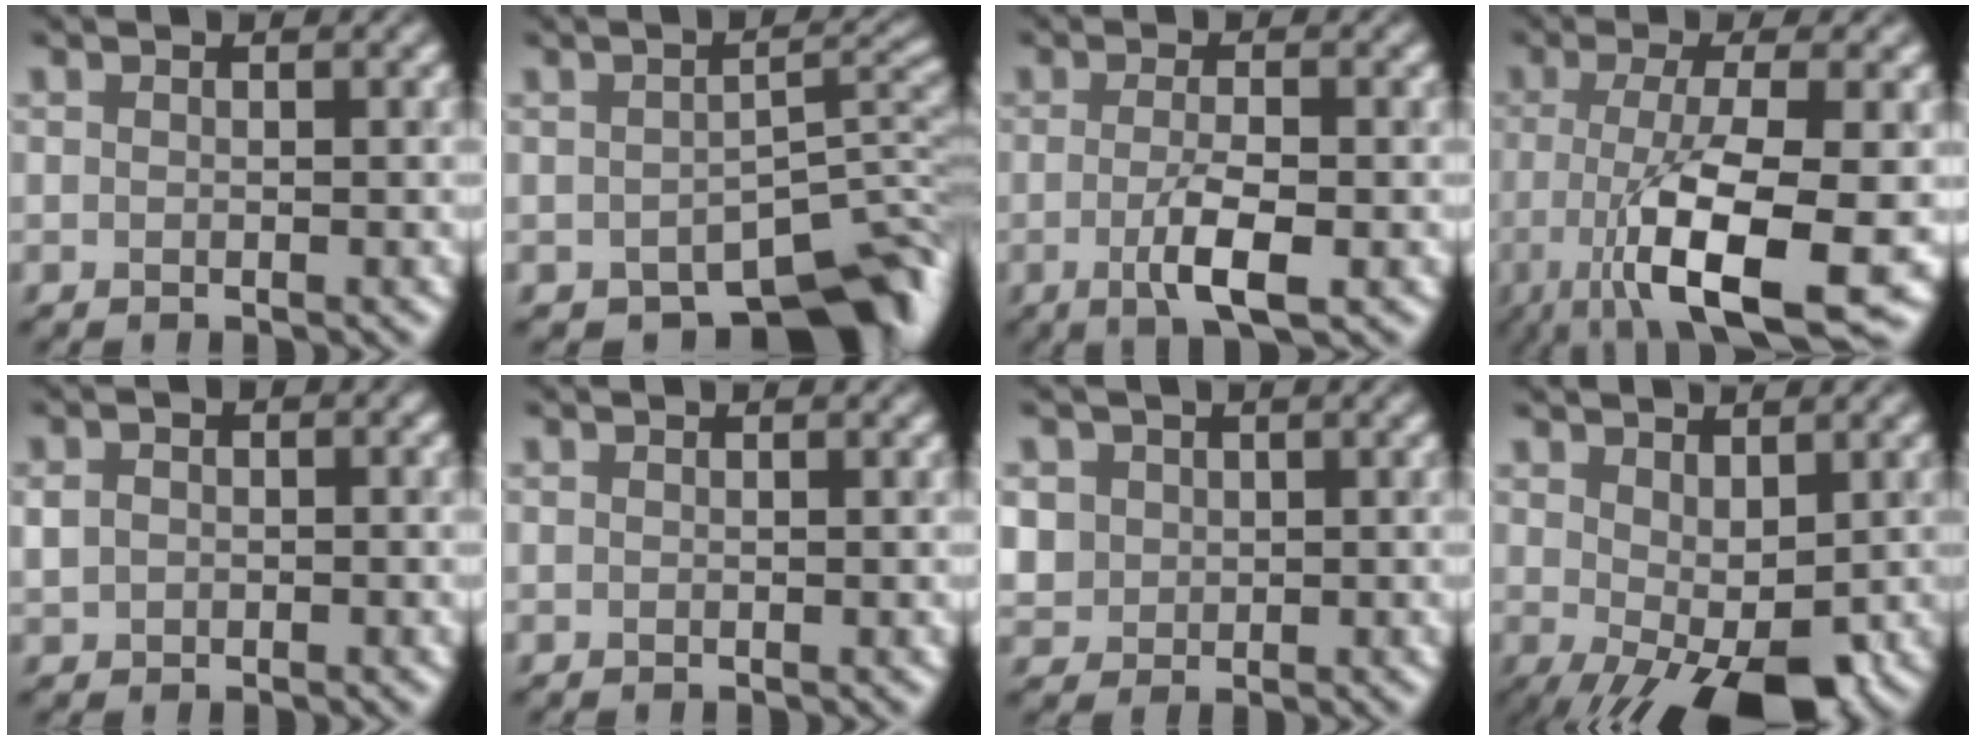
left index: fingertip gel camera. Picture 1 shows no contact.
{"total": 8.7, "force": [-5.5, 3.8, 5.5], "torque": [-0.055, -0.016, -0.079]}
{"total": 3.9, "force": [-1.0, 0.8, 3.7], "torque": [-0.072, -0.007, -0.019]}
{"total": 11.0, "force": [-3.3, 2.9, 10.1], "torque": [-0.162, -0.013, -0.058]}
{"total": 2.0, "force": [0.1, 1.5, 1.2], "torque": [-0.023, 0.007, 0.000]}
{"total": 0.0}
{"total": 2.9, "force": [1.0, 2.6, 0.9], "torque": [-0.032, 0.007, 0.028]}
{"total": 7.1, "force": [-1.4, 3.0, 6.3], "torque": [-0.110, -0.006, -0.011]}